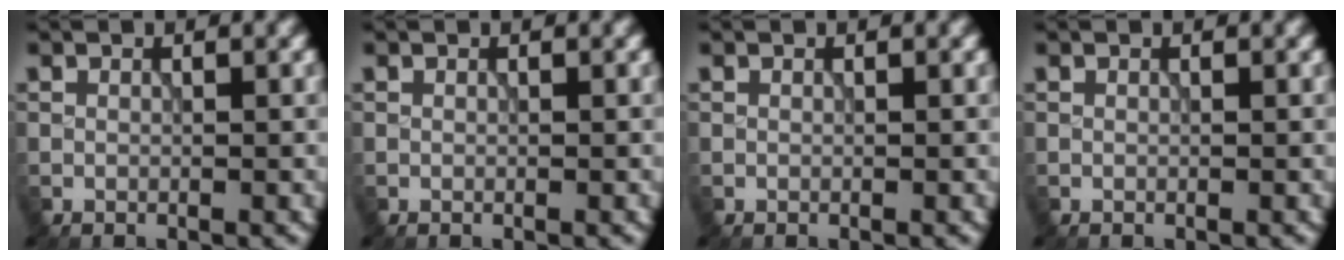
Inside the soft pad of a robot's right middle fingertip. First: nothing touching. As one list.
[{"total": 0.0}, {"total": 0.0}, {"total": 0.0}]